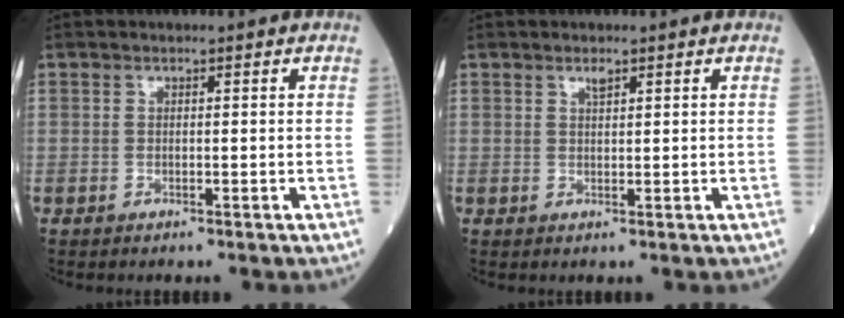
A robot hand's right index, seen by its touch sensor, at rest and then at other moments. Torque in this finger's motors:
{"motor_torque": [0.02, 0.01, 0.01, 0.02]}